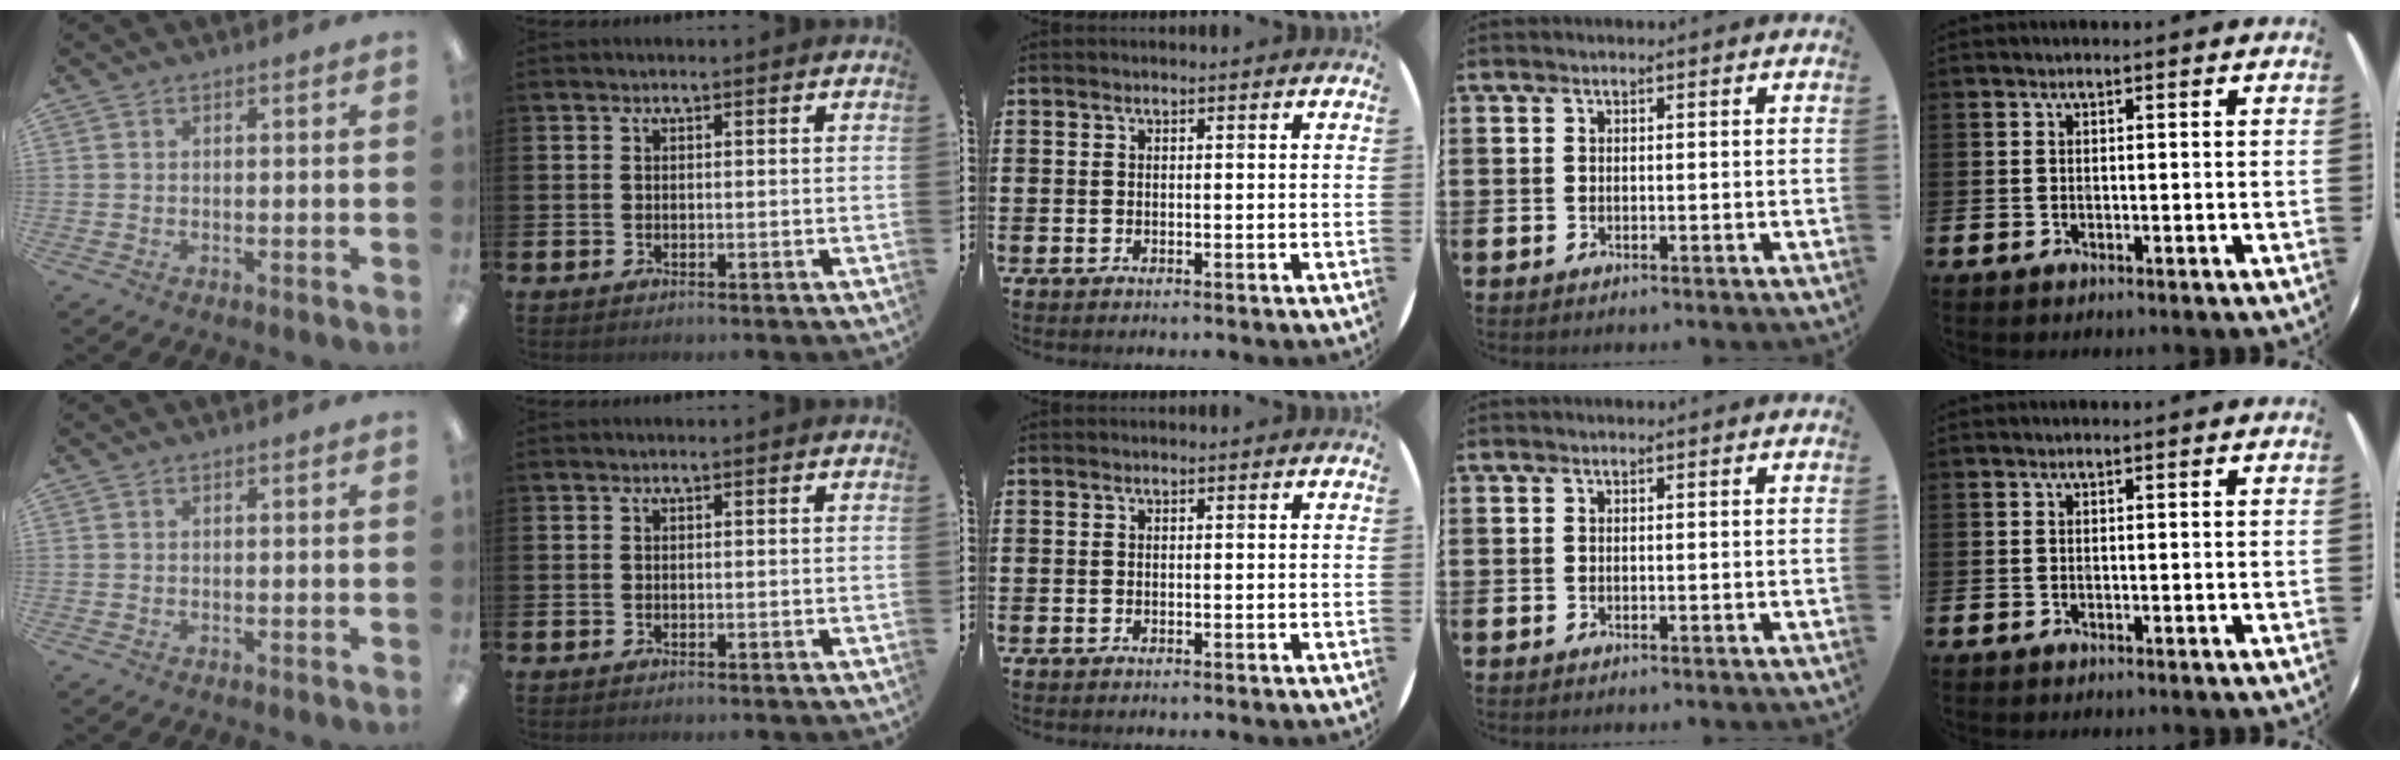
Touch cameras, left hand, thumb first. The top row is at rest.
{}